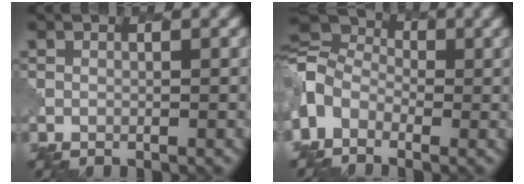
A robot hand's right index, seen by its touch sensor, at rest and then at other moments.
{"total": 6.2, "force": [-1.3, 4.5, 4.0], "torque": [-0.088, 0.007, -0.041]}